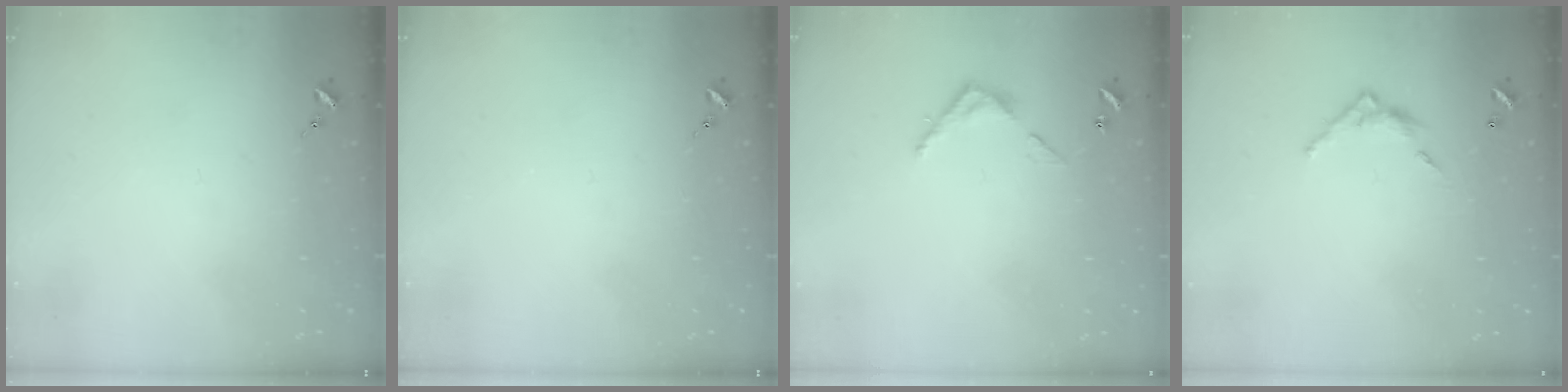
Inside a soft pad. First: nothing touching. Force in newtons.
{"total": 0.0}
{"total": 3.9, "press": 3.9, "slide": 0.3}
{"total": 6.7, "press": 6.7, "slide": 0.4}